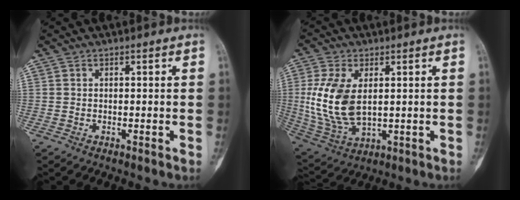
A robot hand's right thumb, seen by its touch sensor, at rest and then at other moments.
{"total": 13.3, "force": [1.5, 7.6, 10.9], "torque": [-0.222, -0.012, 0.042]}